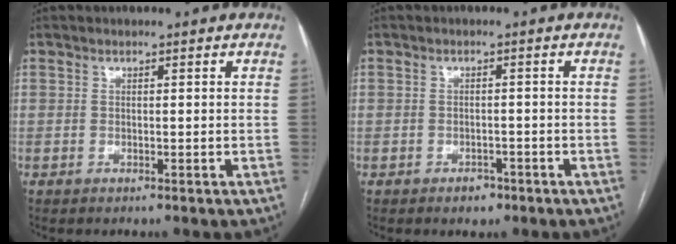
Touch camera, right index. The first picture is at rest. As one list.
[{"total": 2.2, "force": [-1.5, 1.5, 0.7], "torque": [-0.008, 0.004, -0.016]}]